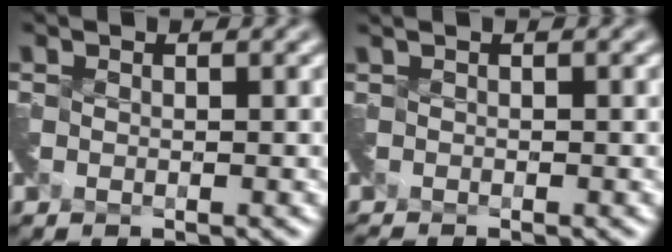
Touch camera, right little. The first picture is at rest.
{"total": 1.3, "force": [-0.9, -0.1, 0.9], "torque": [-0.017, -0.009, -0.023]}